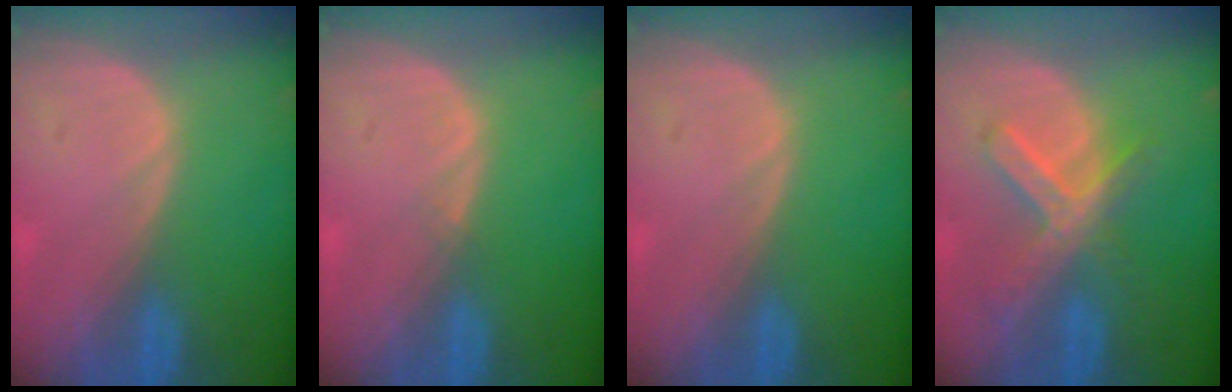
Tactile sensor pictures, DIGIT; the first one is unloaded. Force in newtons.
{"total": 0.5, "press": 0.5, "slide": 0.1}
{"total": 0.0}
{"total": 7.3, "press": 6.3, "slide": 3.7}